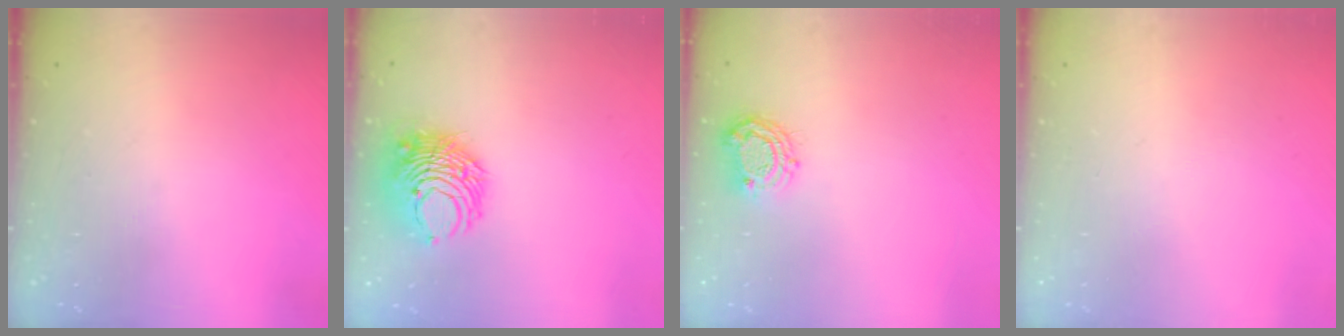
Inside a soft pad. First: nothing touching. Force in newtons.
{"total": 8.9, "press": 8.8, "slide": 0.7}
{"total": 7.5, "press": 7.4, "slide": 0.9}
{"total": 0.0}